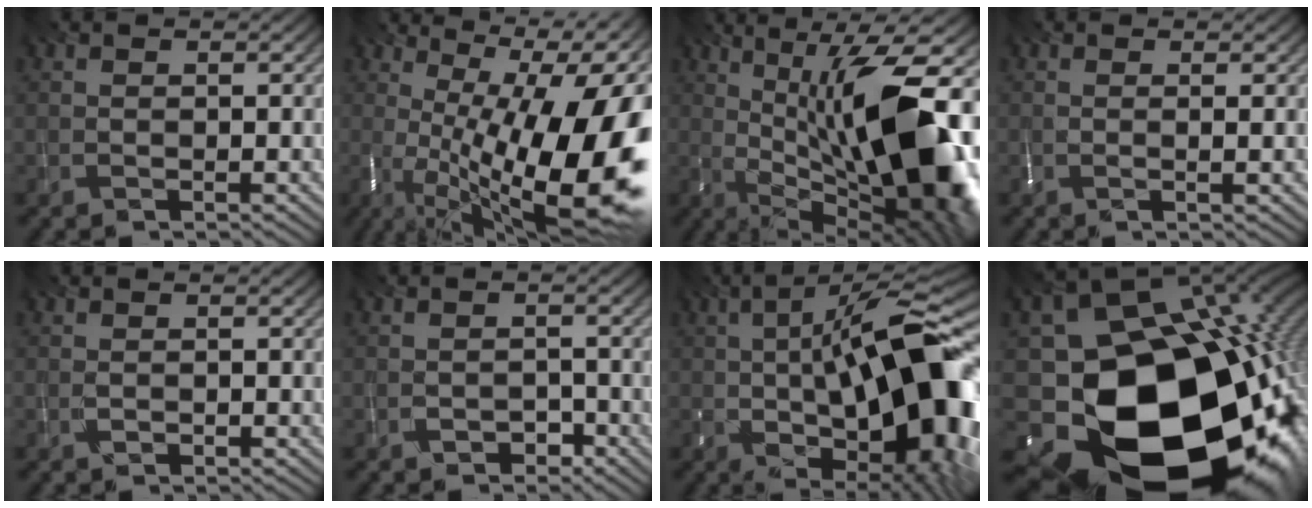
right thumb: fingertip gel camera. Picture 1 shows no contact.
{"total": 20.9, "force": [-2.5, 8.6, 18.8], "torque": [-0.240, 0.001, -0.034]}
{"total": 18.1, "force": [-0.5, 6.6, 16.9], "torque": [-0.230, 0.018, -0.016]}
{"total": 1.4, "force": [0.6, 0.1, 1.2], "torque": [-0.022, 0.001, 0.008]}
{"total": 0.0}
{"total": 1.8, "force": [-1.7, 0.6, -0.1], "torque": [0.003, 0.000, -0.034]}
{"total": 18.0, "force": [-0.7, 6.6, 16.7], "torque": [-0.234, 0.016, -0.027]}
{"total": 22.9, "force": [-7.3, 17.8, 12.5], "torque": [-0.241, -0.079, -0.088]}